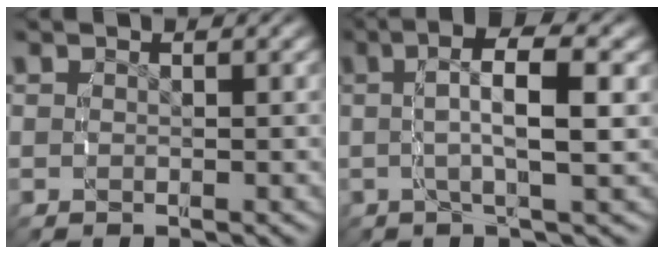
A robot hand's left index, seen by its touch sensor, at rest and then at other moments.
{"total": 5.5, "force": [1.4, 1.1, 5.2], "torque": [-0.082, 0.014, 0.013]}